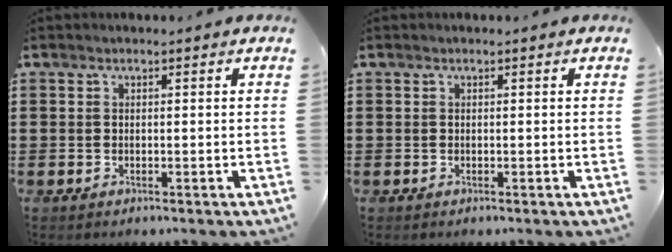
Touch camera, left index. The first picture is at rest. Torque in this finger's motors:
{"motor_torque": [0.11, 0.09, 0.03, -0.01]}